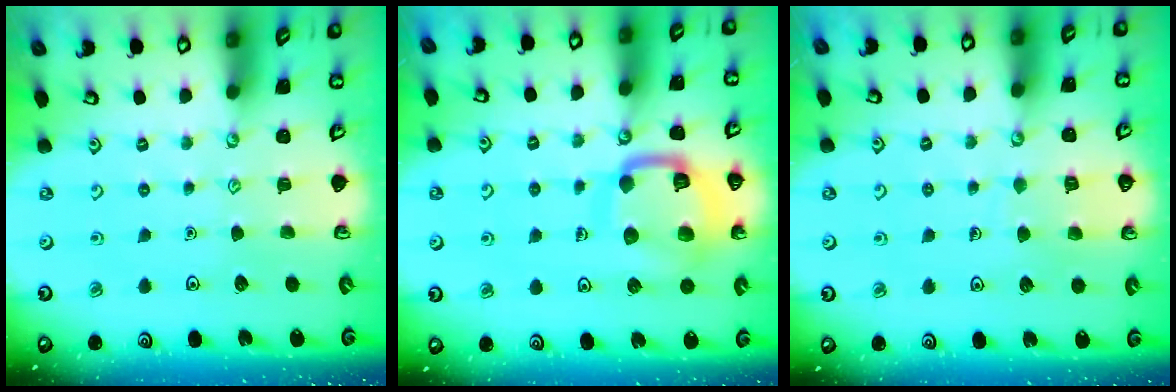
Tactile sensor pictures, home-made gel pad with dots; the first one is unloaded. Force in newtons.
{"total": 14.4, "press": 14.4, "slide": 1.5}
{"total": 5.7, "press": 5.7, "slide": 0.3}